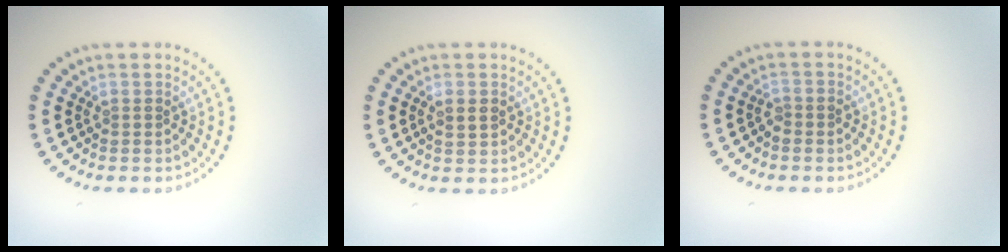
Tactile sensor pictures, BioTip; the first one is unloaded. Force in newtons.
{"total": 1.1, "press": 1.1, "slide": 0.1}
{"total": 0.9, "press": 0.8, "slide": 0.3}